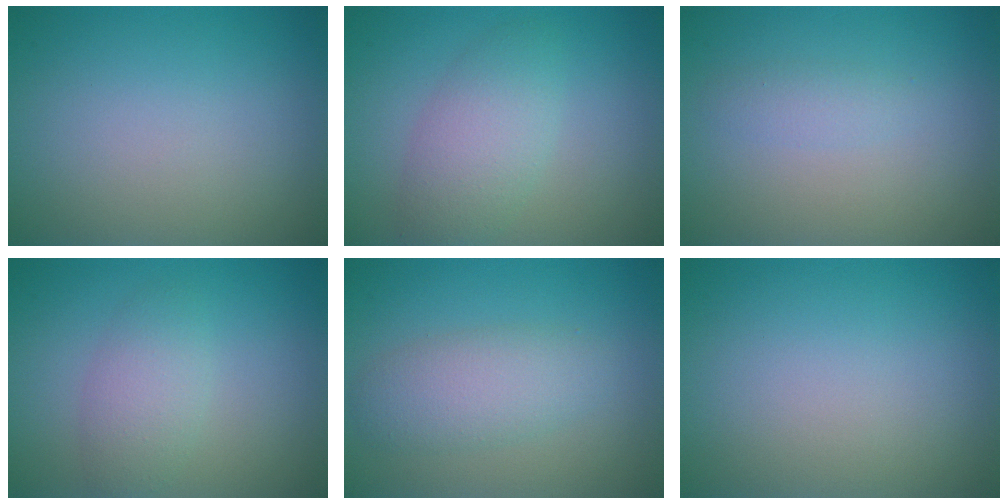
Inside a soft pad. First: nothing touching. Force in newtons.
{"total": 3.9, "press": 3.9, "slide": 0.1}
{"total": 1.1, "press": 1.1, "slide": 0.0}
{"total": 2.7, "press": 2.7, "slide": 0.1}
{"total": 3.5, "press": 3.5, "slide": 0.3}
{"total": 0.0}